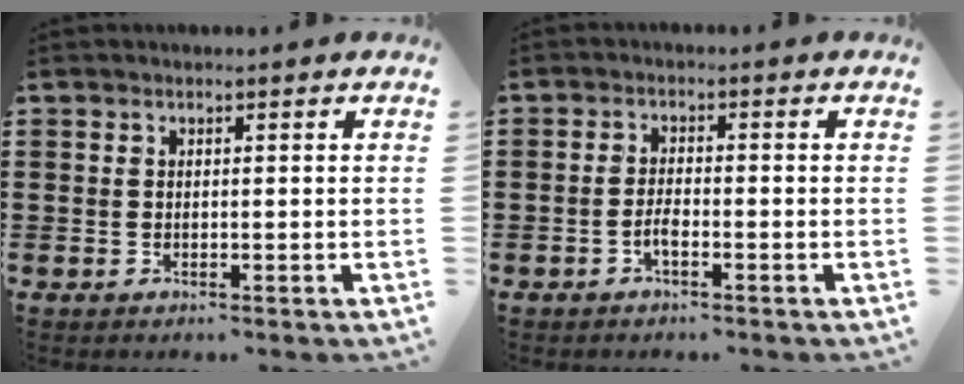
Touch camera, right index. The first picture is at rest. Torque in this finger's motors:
{"motor_torque": [0.09, 2.04, 0.00, -0.01]}